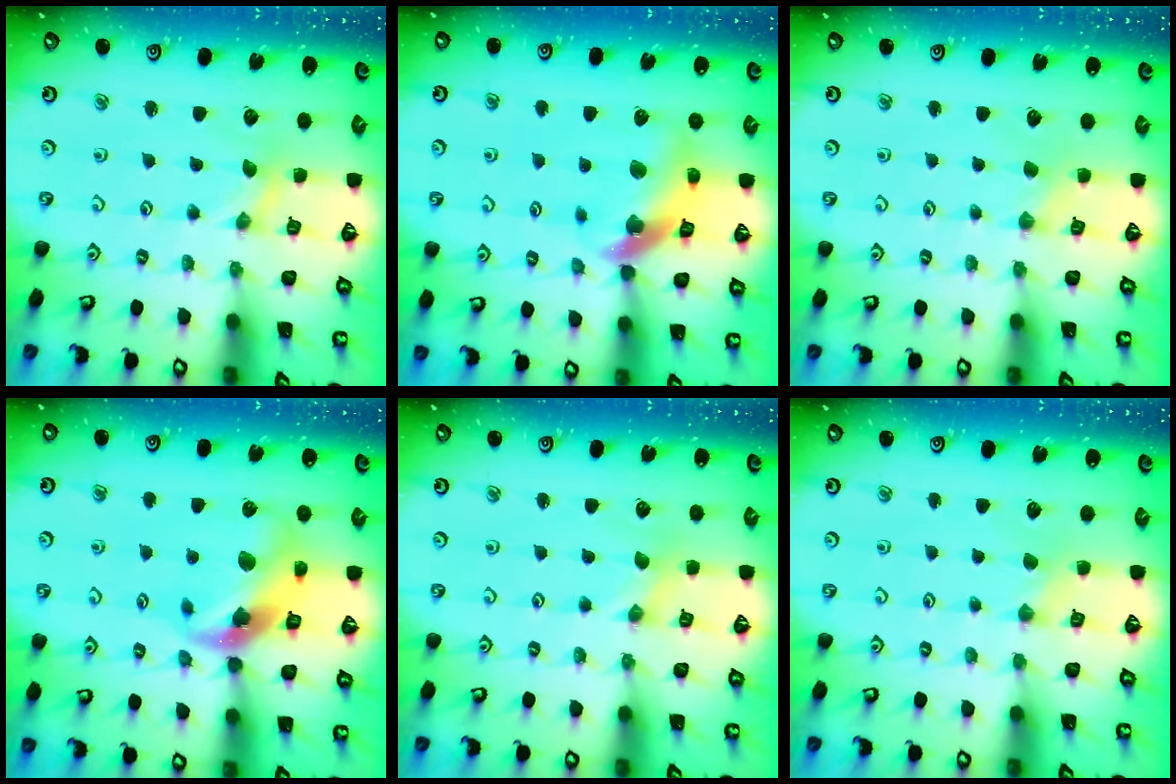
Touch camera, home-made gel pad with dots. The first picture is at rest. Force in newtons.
{"total": 13.0, "press": 12.9, "slide": 1.7}
{"total": 0.0}
{"total": 13.0, "press": 12.9, "slide": 1.8}
{"total": 0.0}
{"total": 1.3, "press": 1.3, "slide": 0.2}